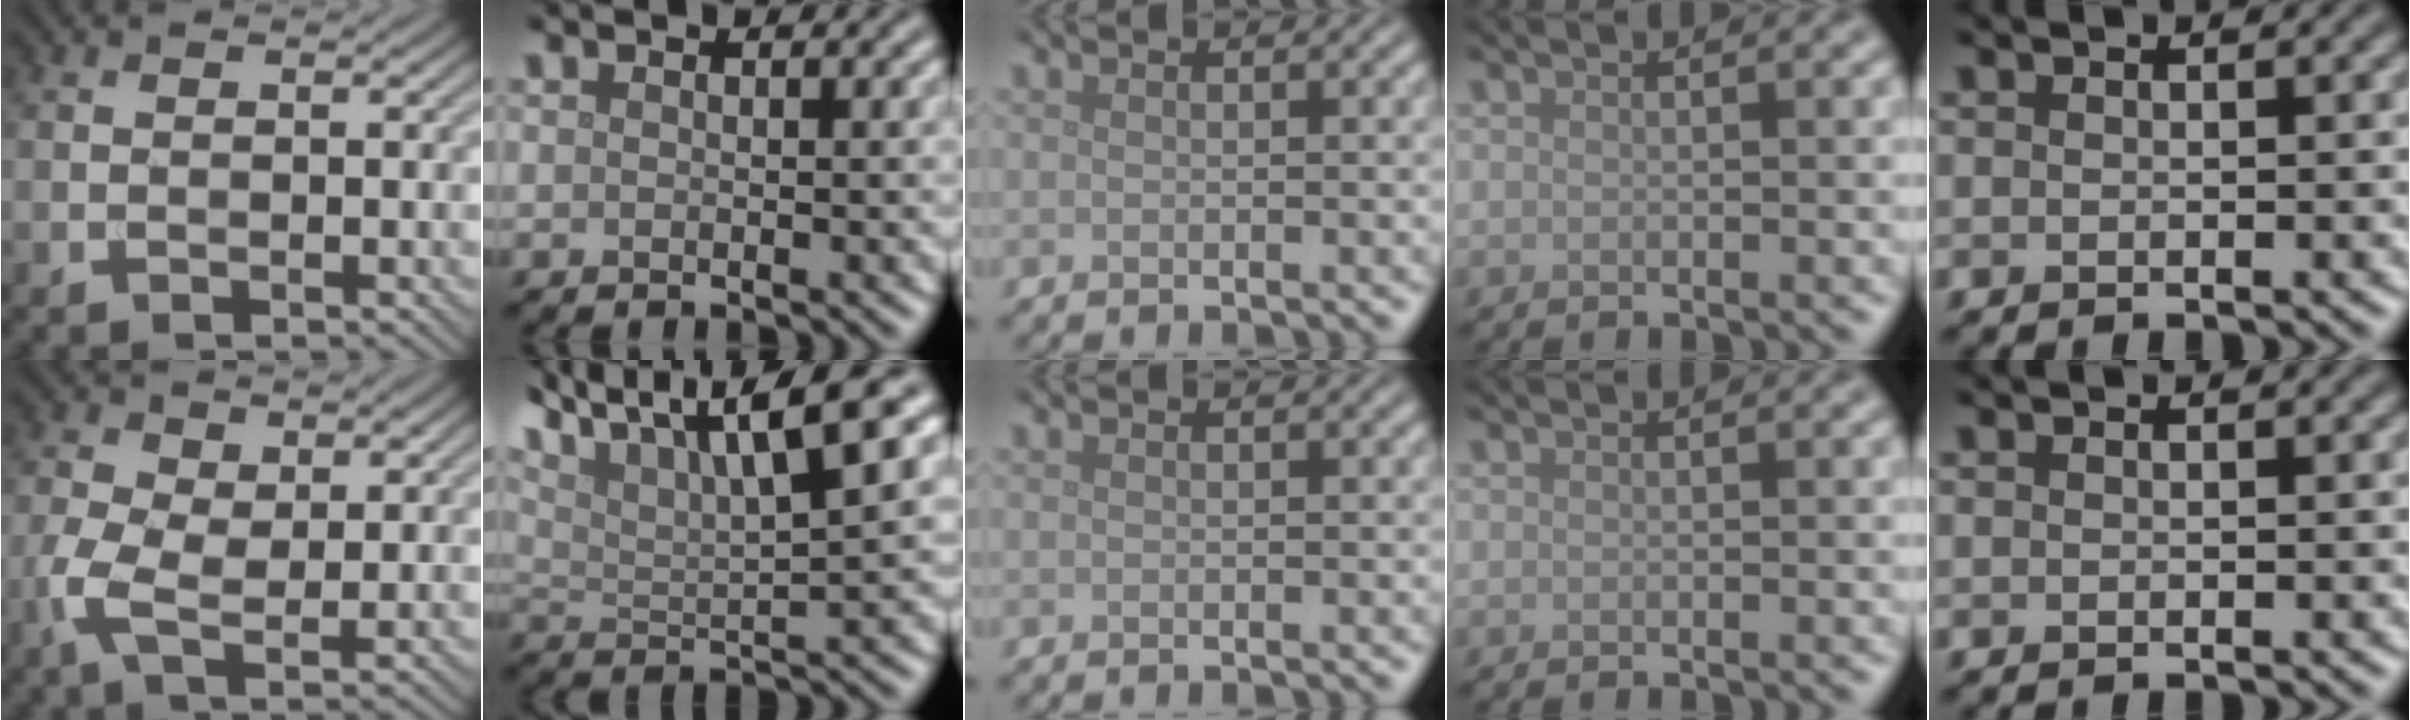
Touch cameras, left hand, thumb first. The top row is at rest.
{"thumb": {"total": 5.4, "force": [-0.4, 2.8, 4.6], "torque": [-0.122, 0.000, -0.011]}, "index": {"total": 10.5, "force": [6.8, 2.7, 7.6], "torque": [-0.129, 0.024, 0.108]}}